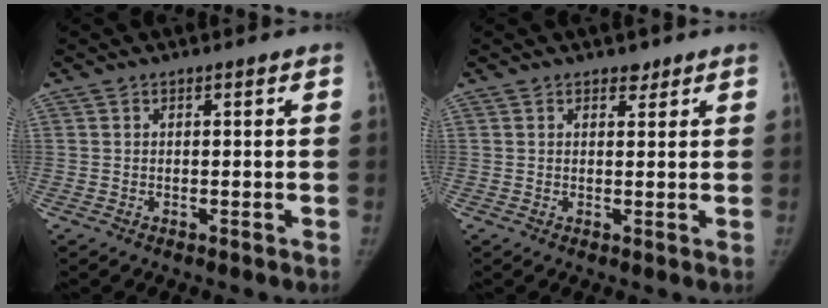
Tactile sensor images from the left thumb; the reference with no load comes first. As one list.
[{"total": 1.6, "force": [1.2, 0.9, 0.4], "torque": [0.005, -0.008, 0.015]}]